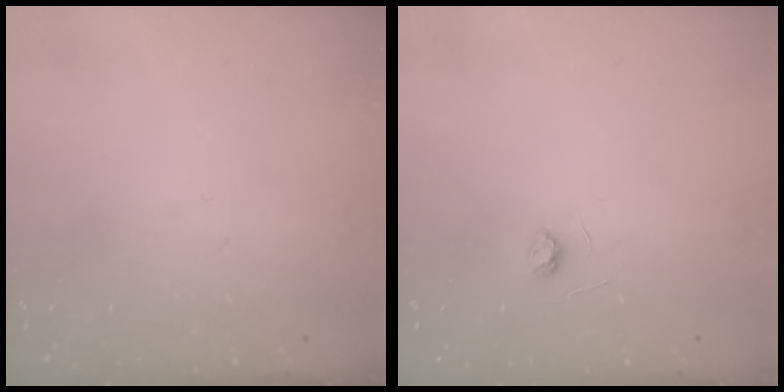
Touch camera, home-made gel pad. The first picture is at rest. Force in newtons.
{"total": 3.1, "press": 3.1, "slide": 0.4}